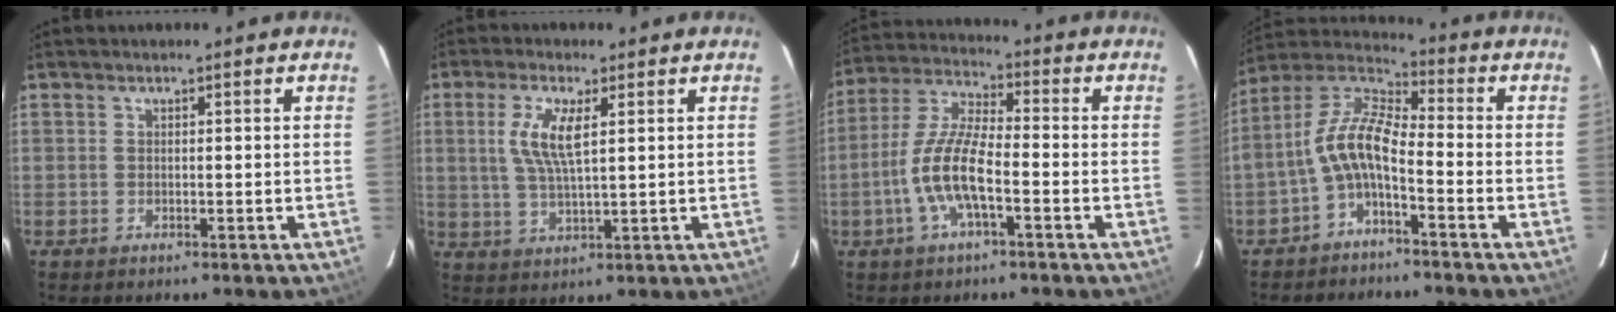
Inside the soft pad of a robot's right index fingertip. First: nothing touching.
{"total": 7.2, "force": [2.0, 1.8, 6.6], "torque": [-0.137, 0.001, 0.040]}
{"total": 10.6, "force": [-3.6, 2.9, 9.6], "torque": [-0.205, 0.001, -0.071]}
{"total": 8.9, "force": [-3.3, 3.2, 7.6], "torque": [-0.173, 0.018, -0.069]}